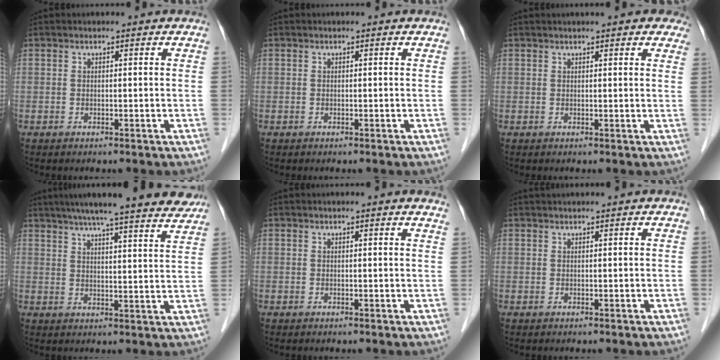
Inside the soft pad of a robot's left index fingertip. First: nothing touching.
{"total": 0.0}
{"total": 7.4, "force": [5.8, 1.7, 4.3], "torque": [-0.046, 0.018, 0.059]}
{"total": 20.6, "force": [17.9, 1.6, 10.2], "torque": [-0.151, 0.012, 0.229]}
{"total": 1.5, "force": [1.4, -0.1, 0.6], "torque": [-0.016, -0.005, 0.008]}
{"total": 1.8, "force": [1.7, -0.4, 0.7], "torque": [-0.005, 0.021, 0.033]}